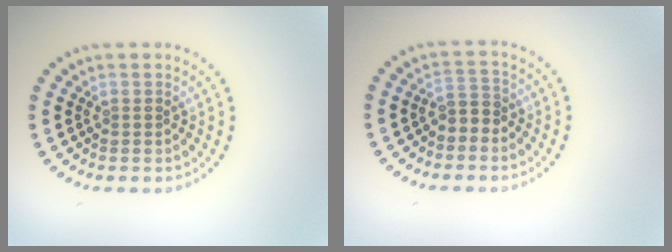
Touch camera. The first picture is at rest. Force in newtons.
{"total": 1.8, "press": 1.6, "slide": 0.9}